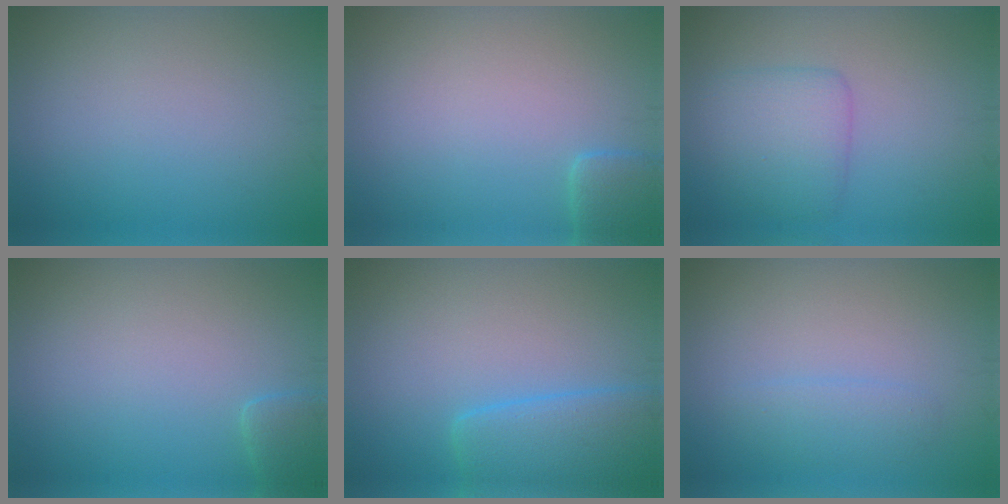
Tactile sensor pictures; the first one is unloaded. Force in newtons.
{"total": 2.0, "press": 2.0, "slide": 0.3}
{"total": 3.4, "press": 3.4, "slide": 0.1}
{"total": 1.6, "press": 1.6, "slide": 0.1}
{"total": 5.4, "press": 5.4, "slide": 0.3}
{"total": 1.6, "press": 1.6, "slide": 0.0}